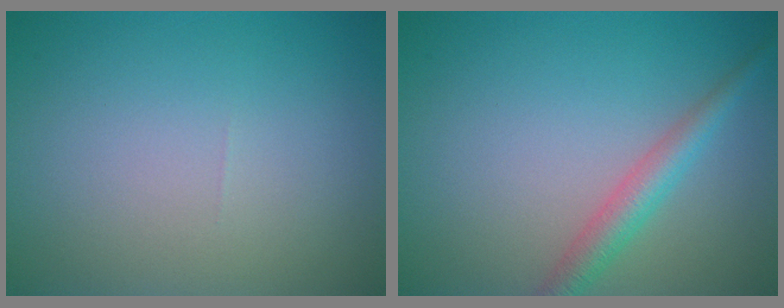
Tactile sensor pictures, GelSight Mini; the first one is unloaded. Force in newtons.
{"total": 2.7, "press": 2.7, "slide": 0.1}